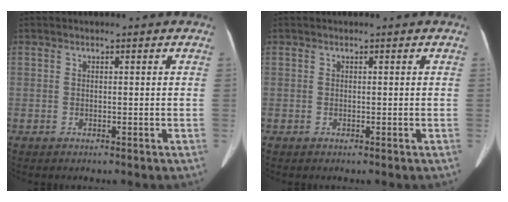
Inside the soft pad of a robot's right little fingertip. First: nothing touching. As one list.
[{"total": 0.0}]